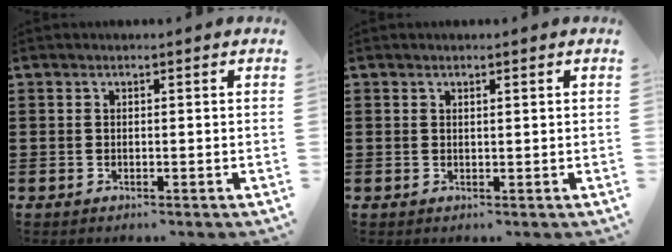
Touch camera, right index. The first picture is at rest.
{"total": 0.5, "force": [0.3, 0.1, 0.4], "torque": [-0.009, 0.001, 0.006]}